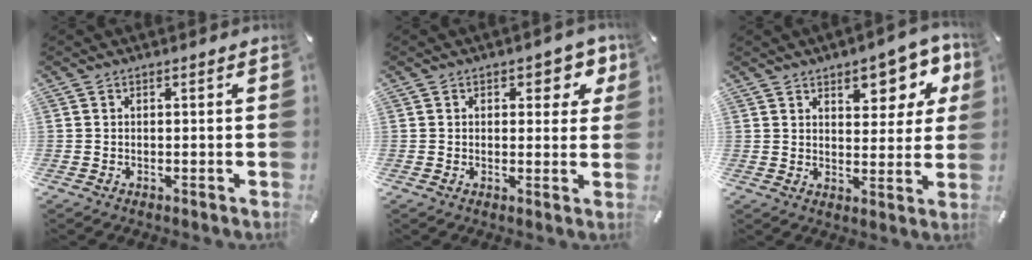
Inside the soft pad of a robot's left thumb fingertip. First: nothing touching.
{"total": 5.5, "force": [2.4, 3.4, 3.6], "torque": [-0.030, -0.006, 0.033]}
{"total": 10.9, "force": [6.1, 5.7, 6.9], "torque": [-0.070, -0.037, 0.100]}